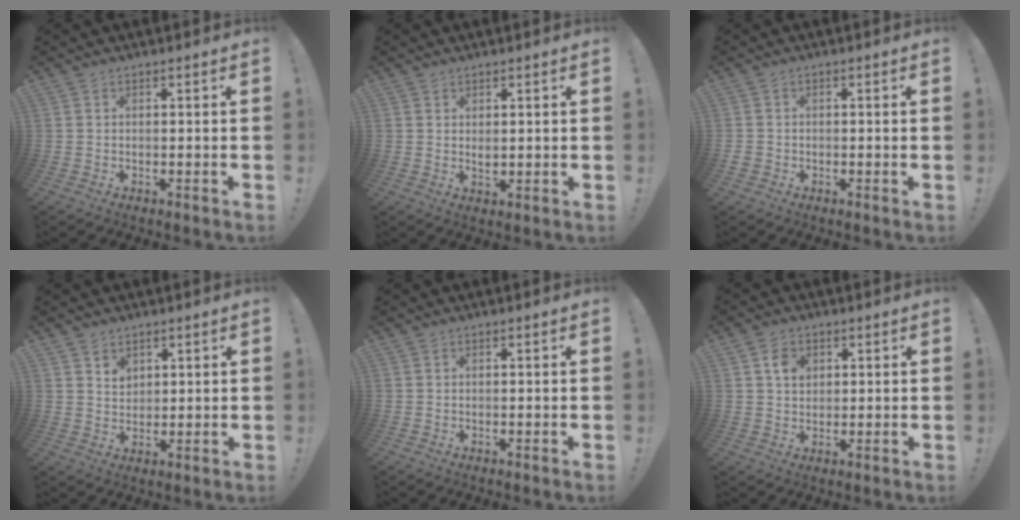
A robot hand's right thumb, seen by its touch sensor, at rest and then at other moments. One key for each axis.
{"total": 1.9, "fx": 1.0, "fy": 1.2, "fz": 1.2, "tx": -0.011, "ty": -0.007, "tz": 0.016}
{"total": 1.6, "fx": -0.6, "fy": 1.4, "fz": 0.6, "tx": -0.013, "ty": 0.005, "tz": -0.011}
{"total": 3.8, "fx": 2.6, "fy": 2.7, "fz": 0.7, "tx": 0.001, "ty": -0.021, "tz": 0.044}
{"total": 0.0}
{"total": 5.0, "fx": 1.9, "fy": 3.9, "fz": 2.6, "tx": -0.039, "ty": 0.001, "tz": 0.034}